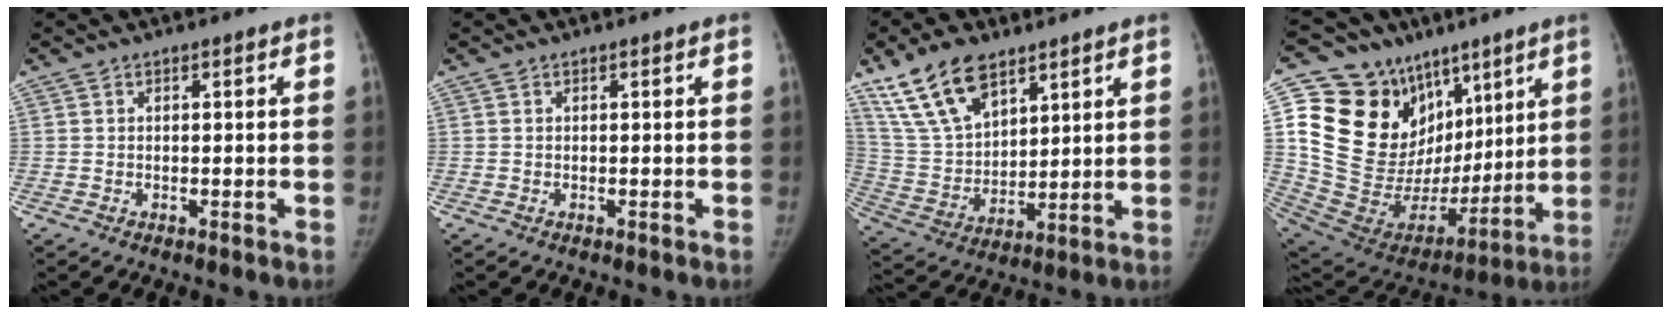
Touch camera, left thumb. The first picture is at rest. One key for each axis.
{"total": 0.0}
{"total": 15.1, "fx": 9.8, "fy": 7.8, "fz": 8.4, "tx": -0.135, "ty": -0.035, "tz": 0.203}
{"total": 28.2, "fx": 11.0, "fy": 19.6, "fz": 17.1, "tx": -0.254, "ty": -0.002, "tz": 0.211}